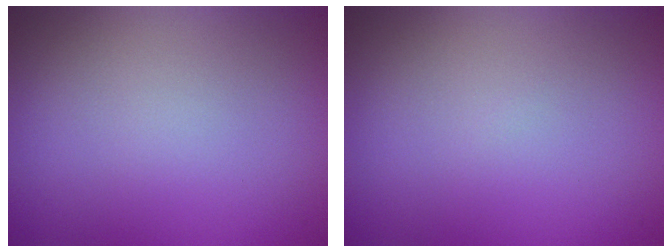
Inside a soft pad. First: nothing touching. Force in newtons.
{"total": 0.0}